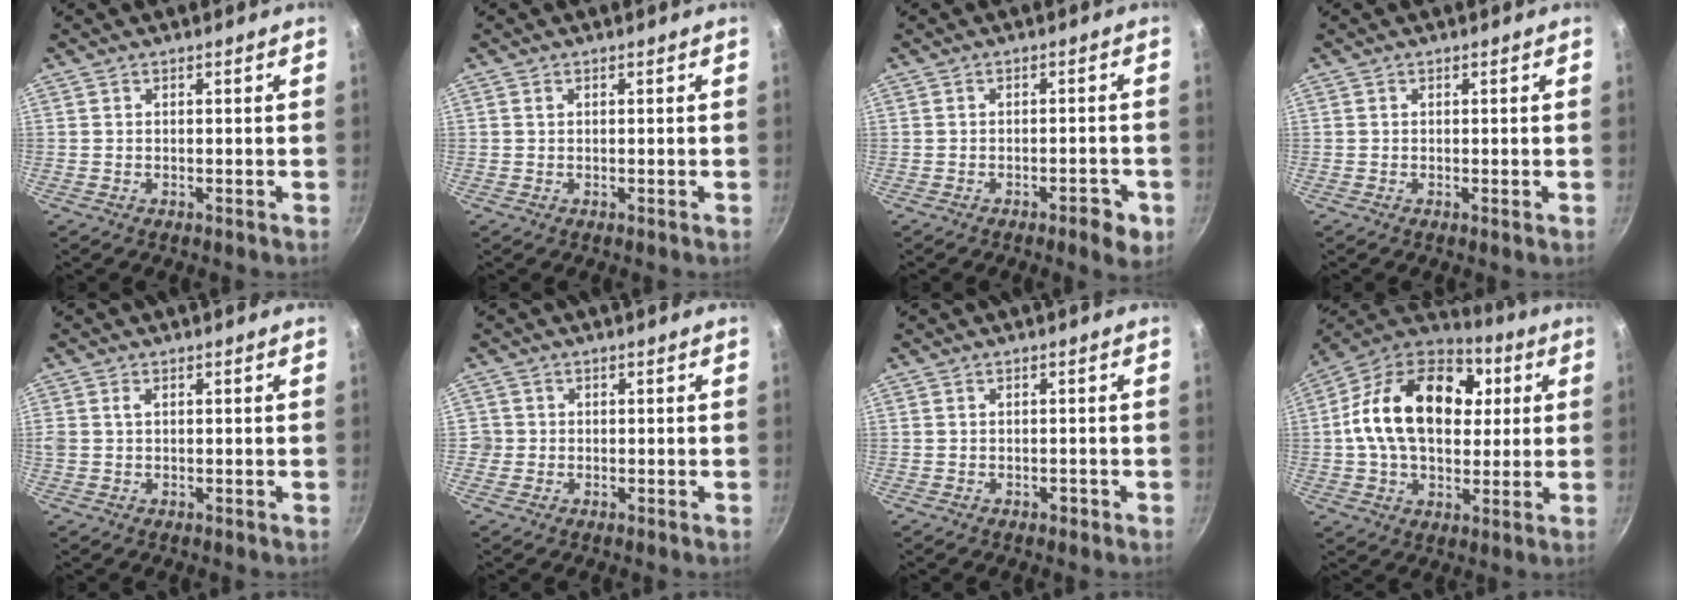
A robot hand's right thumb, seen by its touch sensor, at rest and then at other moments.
{"total": 0.5, "force": [0.2, 0.4, 0.3], "torque": [-0.005, 0.000, 0.003]}
{"total": 4.2, "force": [-2.1, 1.4, 3.3], "torque": [-0.038, 0.008, -0.028]}
{"total": 0.6, "force": [0.0, 0.1, 0.6], "torque": [-0.013, -0.004, -0.001]}
{"total": 1.9, "force": [0.5, 1.3, 1.3], "torque": [-0.038, 0.008, 0.013]}
{"total": 2.1, "force": [-0.2, 2.1, 0.0], "torque": [0.015, 0.008, -0.005]}
{"total": 0.9, "force": [-0.5, 0.6, 0.5], "torque": [-0.003, 0.002, -0.008]}
{"total": 23.3, "force": [3.3, 15.5, 17.1], "torque": [-0.274, 0.019, 0.050]}